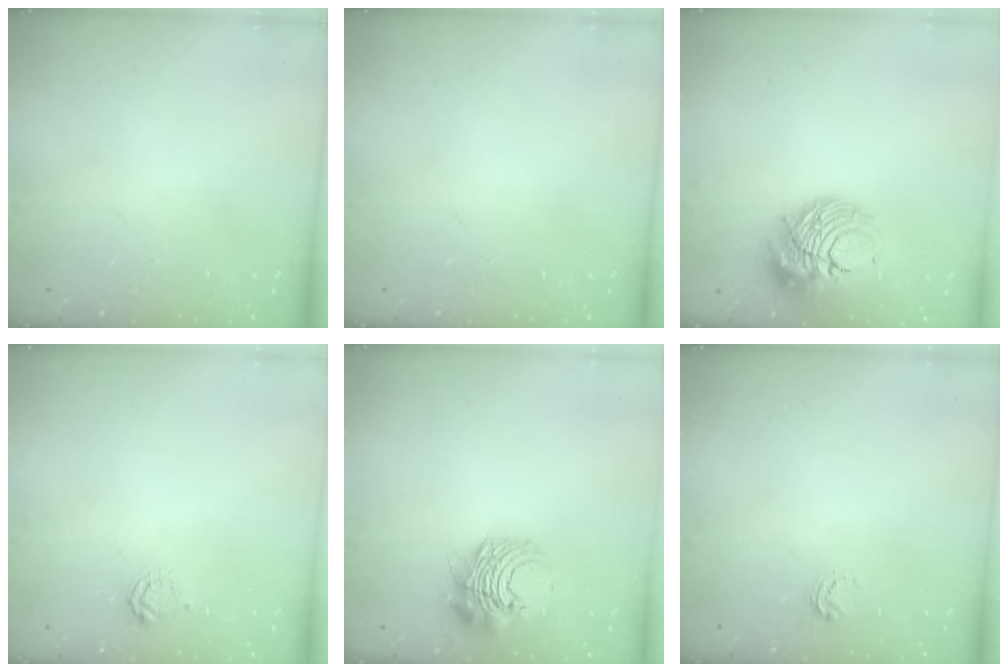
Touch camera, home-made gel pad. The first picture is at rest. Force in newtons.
{"total": 0.0}
{"total": 12.6, "press": 12.5, "slide": 1.3}
{"total": 4.2, "press": 4.2, "slide": 0.5}
{"total": 9.9, "press": 9.9, "slide": 1.0}
{"total": 3.8, "press": 3.8, "slide": 0.3}